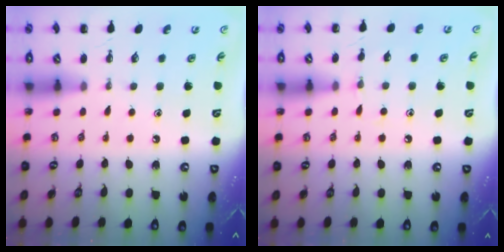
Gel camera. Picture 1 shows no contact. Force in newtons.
{"total": 5.5, "press": 5.3, "slide": 1.6}